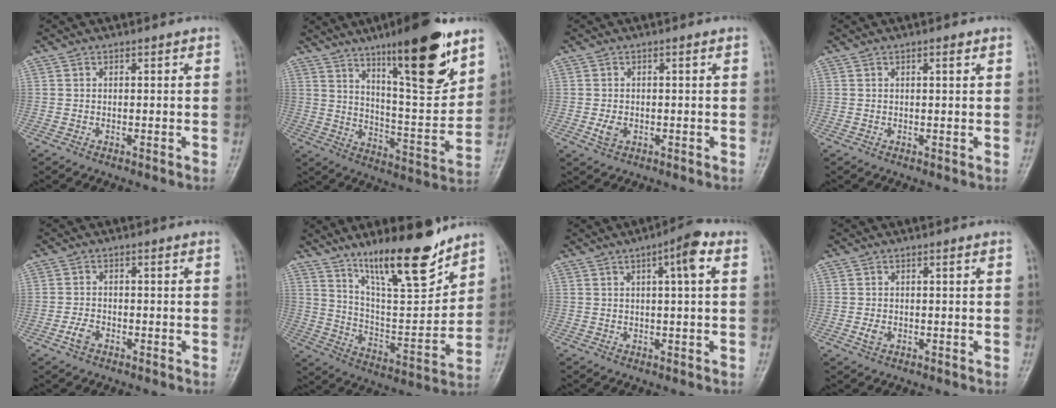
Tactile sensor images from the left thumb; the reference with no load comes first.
{"total": 19.6, "force": [11.9, 4.3, 15.0], "torque": [-0.195, -0.072, 0.193]}
{"total": 2.3, "force": [-0.5, 1.5, 1.6], "torque": [-0.029, -0.001, -0.009]}
{"total": 1.1, "force": [0.6, 0.2, 0.9], "torque": [-0.014, 0.000, 0.007]}
{"total": 2.5, "force": [-1.4, 1.4, 1.5], "torque": [-0.032, 0.008, -0.028]}
{"total": 17.7, "force": [12.8, 4.3, 11.4], "torque": [-0.155, -0.084, 0.224]}
{"total": 5.6, "force": [1.8, 0.9, 5.3], "torque": [-0.082, 0.010, 0.023]}
{"total": 1.6, "force": [-0.4, 1.1, 1.2], "torque": [-0.022, 0.001, -0.006]}